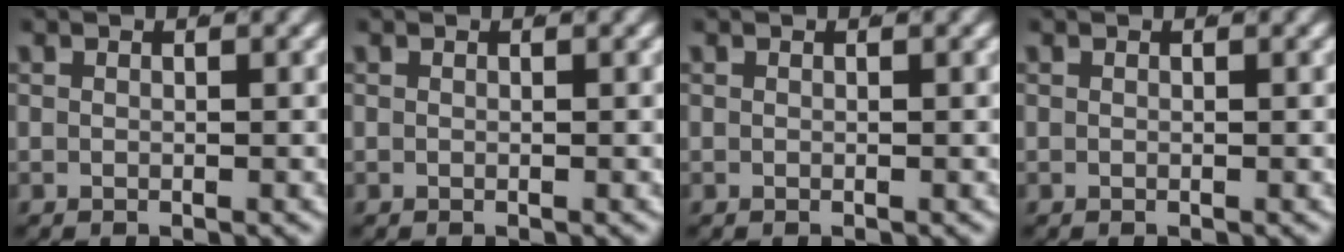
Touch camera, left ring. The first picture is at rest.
{"total": 0.0}
{"total": 0.0}
{"total": 0.0}